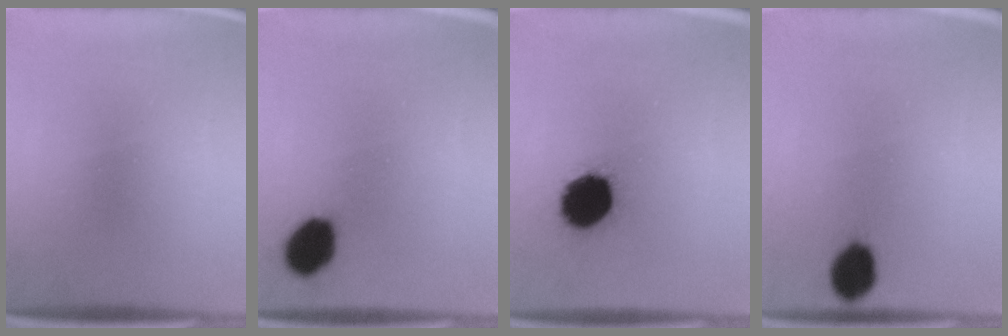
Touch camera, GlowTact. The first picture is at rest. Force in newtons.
{"total": 8.7}
{"total": 14.5}
{"total": 7.0}